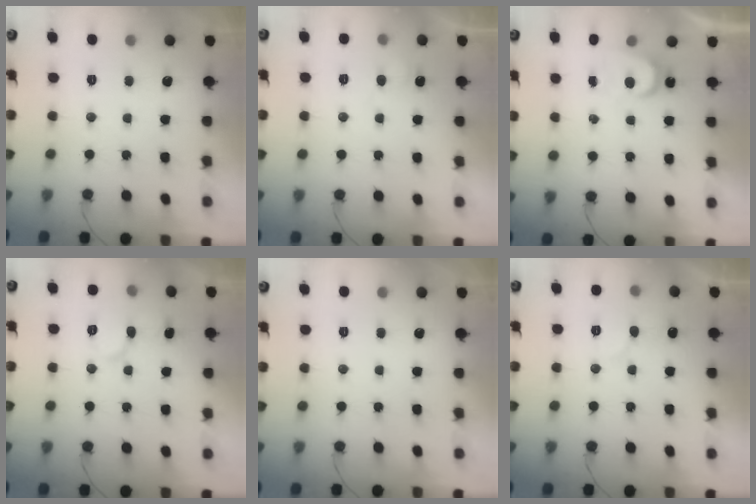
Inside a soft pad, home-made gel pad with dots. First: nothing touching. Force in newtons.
{"total": 3.5, "press": 3.5, "slide": 0.3}
{"total": 3.7, "press": 3.6, "slide": 0.3}
{"total": 8.3, "press": 8.3, "slide": 0.5}
{"total": 0.0}
{"total": 7.2, "press": 7.2, "slide": 0.5}